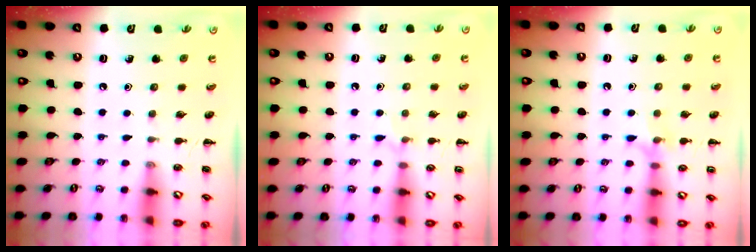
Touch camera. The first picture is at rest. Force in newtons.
{"total": 5.4, "press": 5.2, "slide": 1.7}
{"total": 7.0, "press": 6.9, "slide": 1.3}